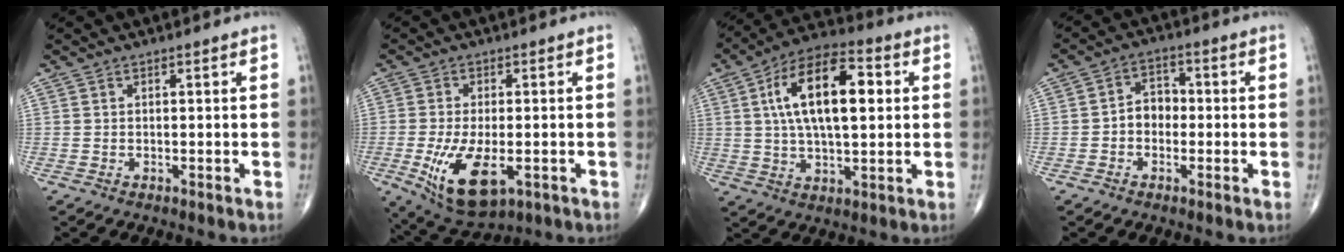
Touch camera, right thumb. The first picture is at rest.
{"total": 11.8, "force": [-3.4, 5.6, 9.8], "torque": [-0.179, -0.013, -0.045]}
{"total": 17.3, "force": [3.4, 7.9, 15.0], "torque": [-0.249, 0.015, 0.052]}
{"total": 4.9, "force": [-0.9, 3.8, 3.0], "torque": [-0.027, 0.023, -0.025]}